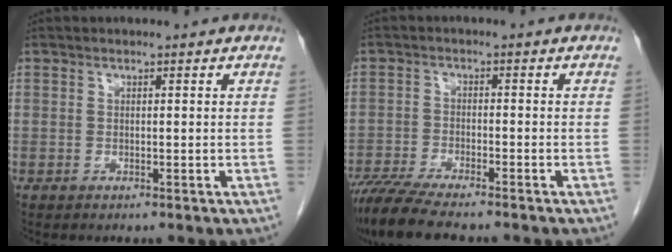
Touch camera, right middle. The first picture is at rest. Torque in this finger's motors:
{"motor_torque": [1.21, -0.93, 0.16, 0.12]}